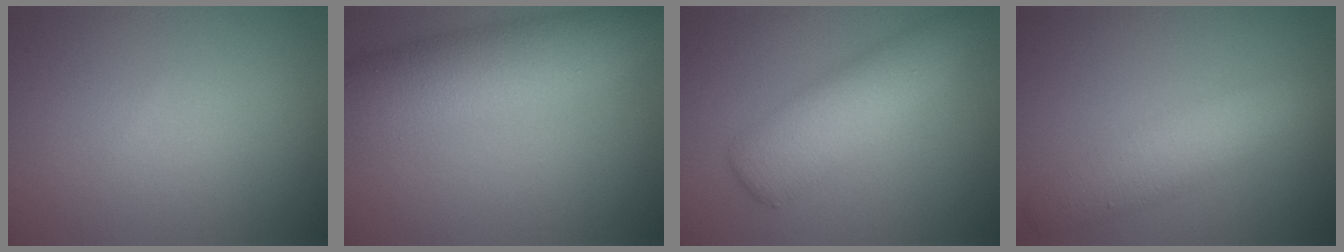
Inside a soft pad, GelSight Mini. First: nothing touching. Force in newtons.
{"total": 7.4, "press": 7.4, "slide": 0.2}
{"total": 5.0, "press": 5.0, "slide": 0.2}
{"total": 4.5, "press": 4.5, "slide": 0.1}